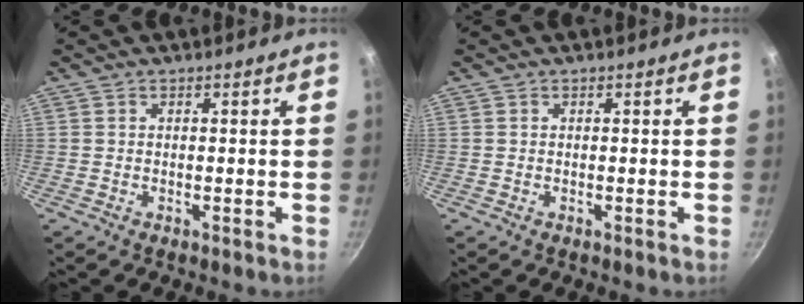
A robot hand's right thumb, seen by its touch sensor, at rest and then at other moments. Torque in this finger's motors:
{"motor_torque": [-0.06, -0.13, 0.15, 0.05, 0.03]}